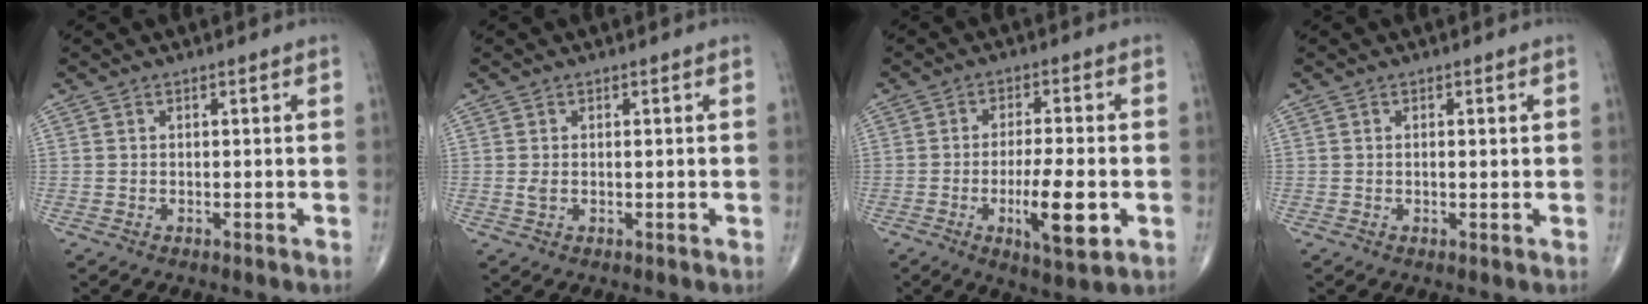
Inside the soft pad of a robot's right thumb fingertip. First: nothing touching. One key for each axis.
{"total": 1.6, "fx": 0.1, "fy": 0.8, "fz": 1.3, "tx": -0.032, "ty": 0.004, "tz": 0.005}
{"total": 10.2, "fx": -2.7, "fy": 2.7, "fz": 9.4, "tx": -0.153, "ty": -0.004, "tz": -0.041}
{"total": 1.1, "fx": 0.2, "fy": 0.3, "fz": 1.0, "tx": -0.016, "ty": -0.001, "tz": 0.002}